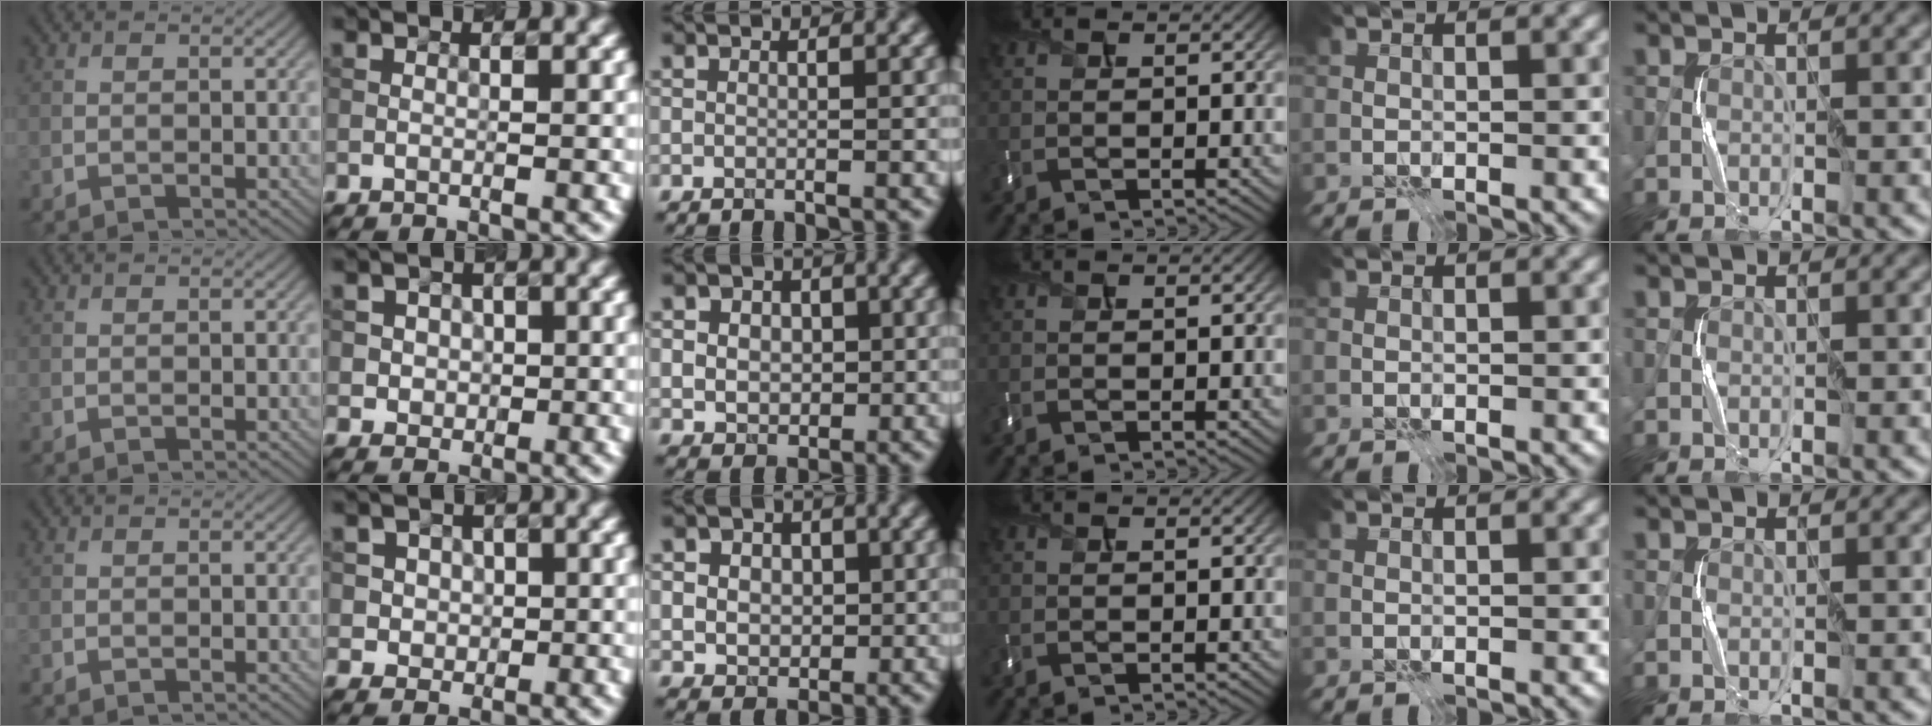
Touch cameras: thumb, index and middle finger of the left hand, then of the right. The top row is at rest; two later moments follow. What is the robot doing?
{"motion": "press", "object": "memory foam"}